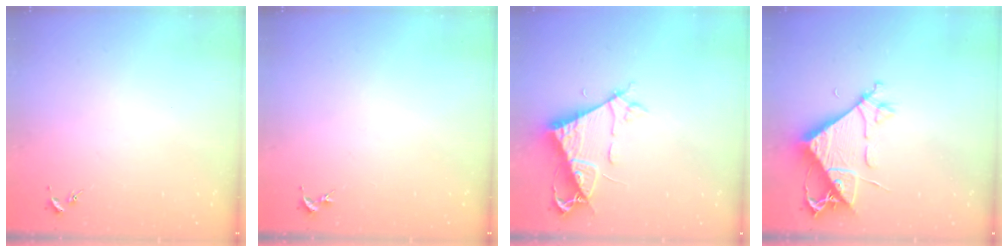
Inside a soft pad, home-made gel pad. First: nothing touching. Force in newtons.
{"total": 0.0}
{"total": 7.2, "press": 7.2, "slide": 0.9}
{"total": 7.7, "press": 7.6, "slide": 1.2}